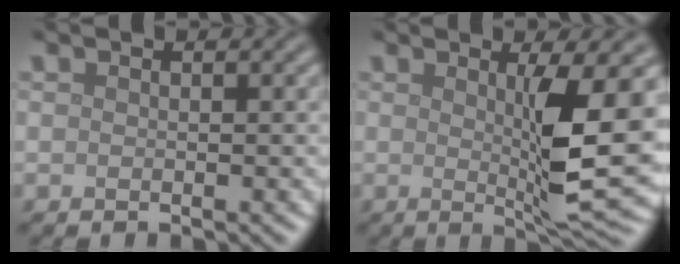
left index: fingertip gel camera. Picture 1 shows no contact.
{"total": 7.4, "force": [0.6, 1.2, 7.3], "torque": [-0.115, -0.012, 0.016]}